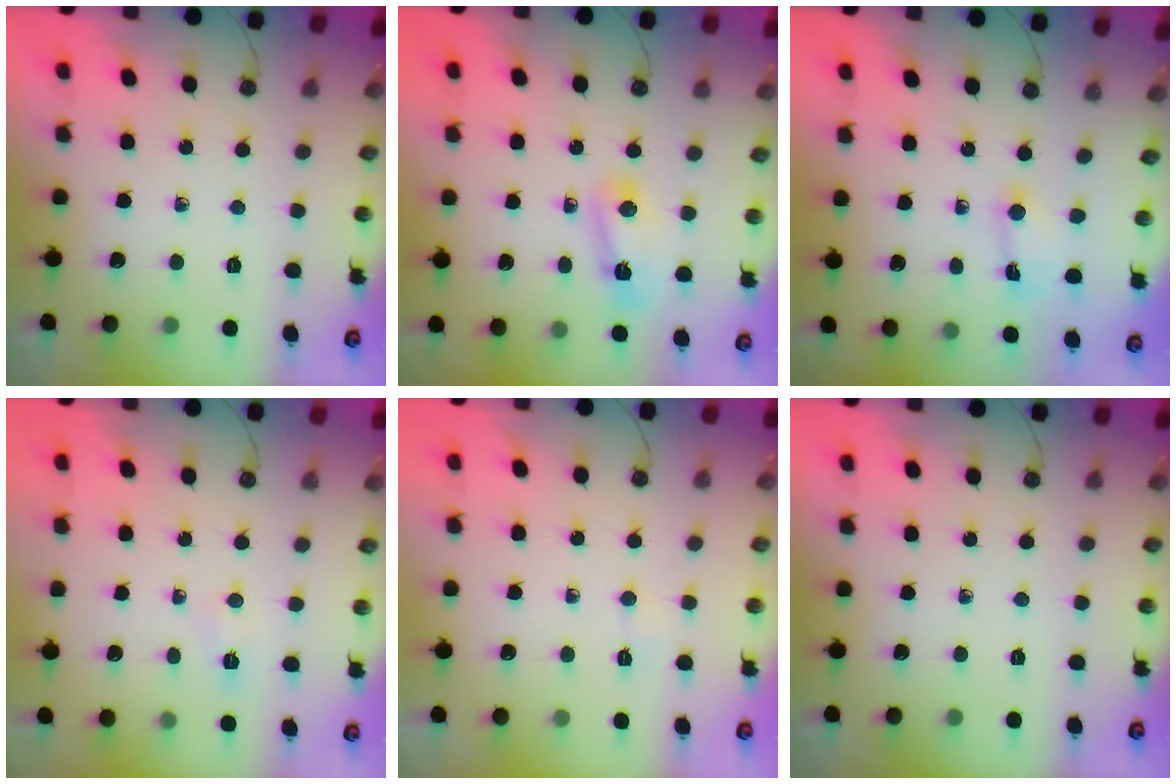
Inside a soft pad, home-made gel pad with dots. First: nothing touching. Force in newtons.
{"total": 5.2, "press": 5.1, "slide": 0.7}
{"total": 1.5, "press": 1.5, "slide": 0.2}
{"total": 3.1, "press": 2.5, "slide": 1.8}
{"total": 2.6, "press": 2.5, "slide": 0.5}
{"total": 0.0}